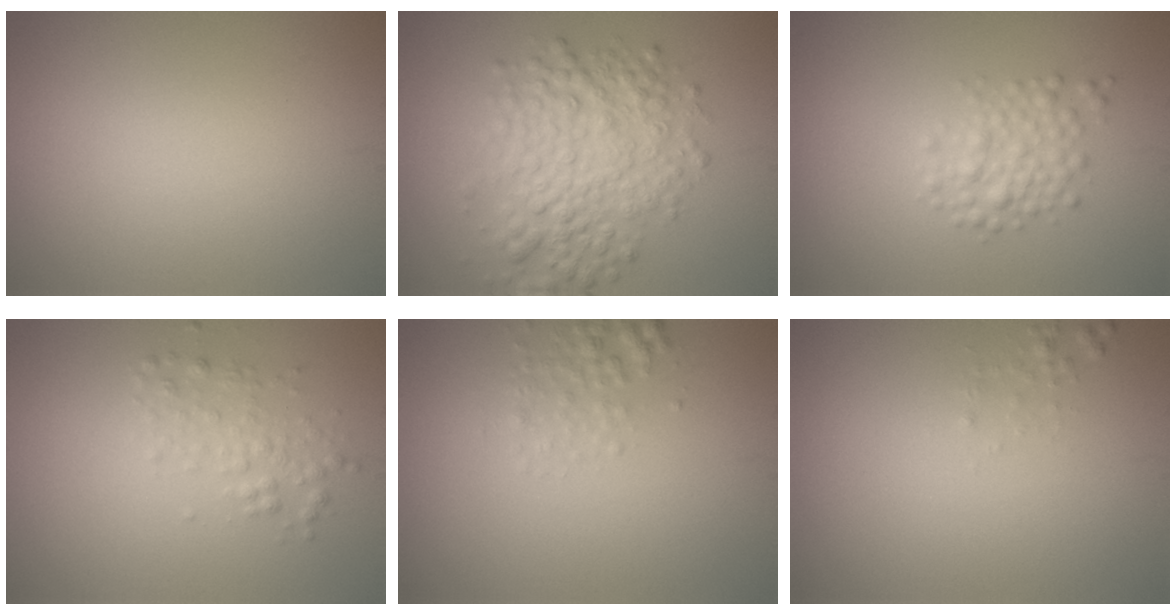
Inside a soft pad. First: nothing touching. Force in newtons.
{"total": 5.8, "press": 5.8, "slide": 0.1}
{"total": 2.5, "press": 2.5, "slide": 0.1}
{"total": 2.0, "press": 2.0, "slide": 0.1}
{"total": 1.7, "press": 1.7, "slide": 0.1}
{"total": 0.6, "press": 0.6, "slide": 0.0}